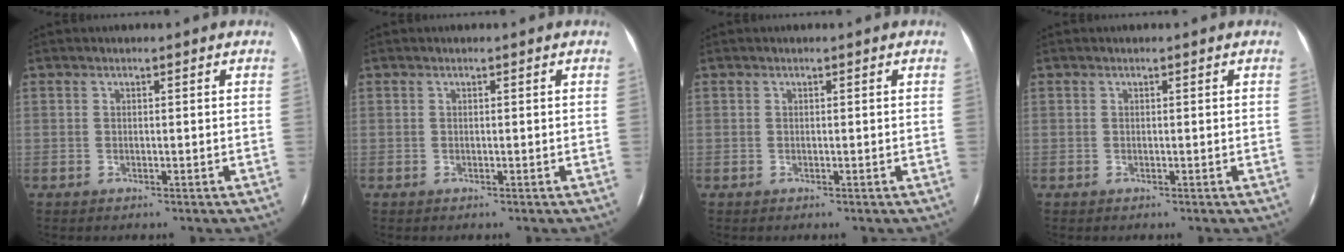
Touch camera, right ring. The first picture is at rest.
{"total": 0.0}
{"total": 0.0}
{"total": 0.0}